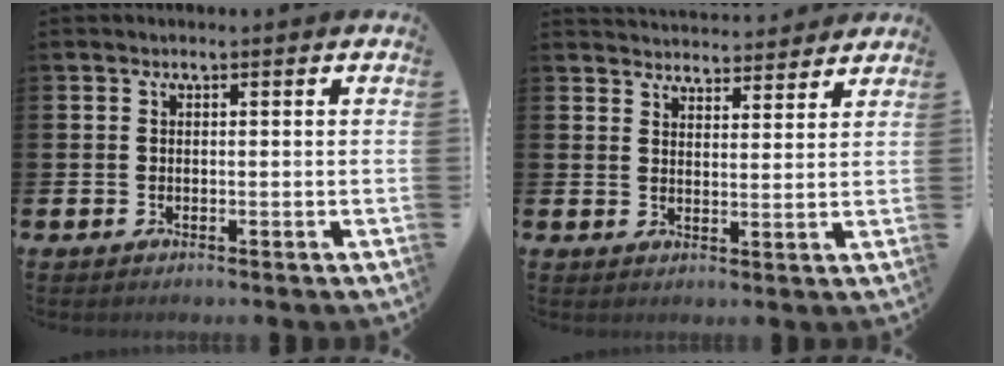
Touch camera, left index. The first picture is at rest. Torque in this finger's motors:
{"motor_torque": [0.10, -0.68, 0.20, 0.09]}